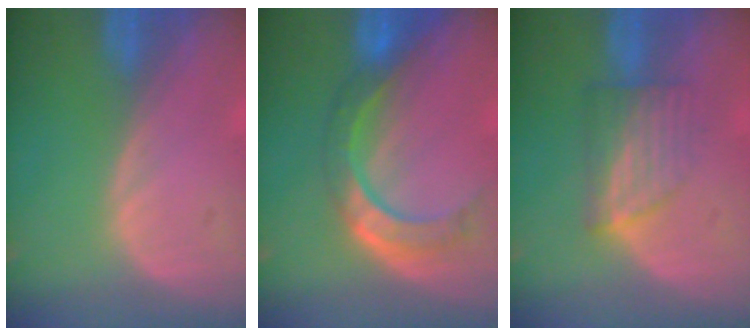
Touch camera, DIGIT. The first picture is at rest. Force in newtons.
{"total": 8.0, "press": 7.2, "slide": 3.6}
{"total": 6.1, "press": 5.5, "slide": 2.8}